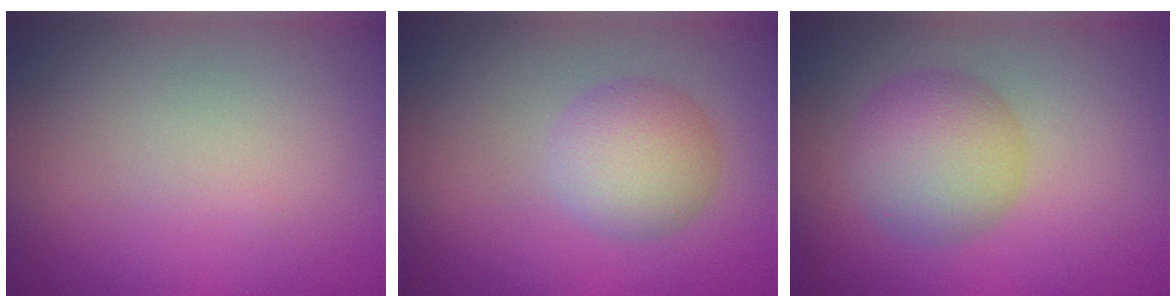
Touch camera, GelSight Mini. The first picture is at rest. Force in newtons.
{"total": 4.0, "press": 4.0, "slide": 0.1}
{"total": 5.2, "press": 5.2, "slide": 0.3}